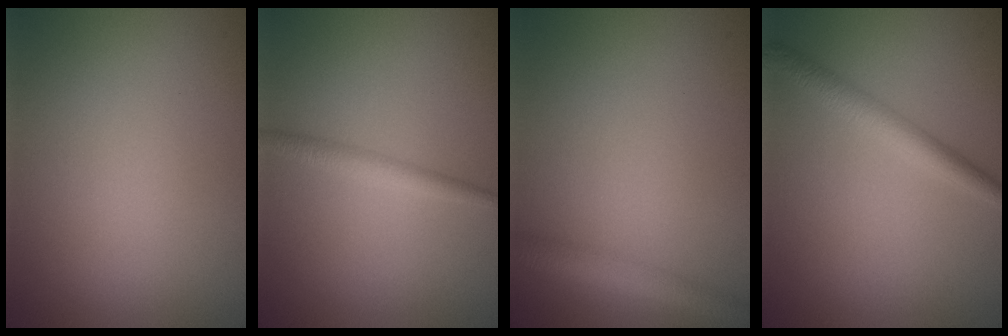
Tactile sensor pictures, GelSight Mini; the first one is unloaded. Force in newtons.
{"total": 1.7, "press": 1.7, "slide": 0.0}
{"total": 2.9, "press": 2.9, "slide": 0.1}
{"total": 2.7, "press": 2.7, "slide": 0.2}